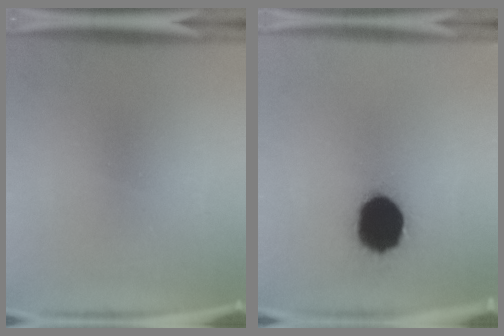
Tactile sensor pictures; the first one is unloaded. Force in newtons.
{"total": 19.2}